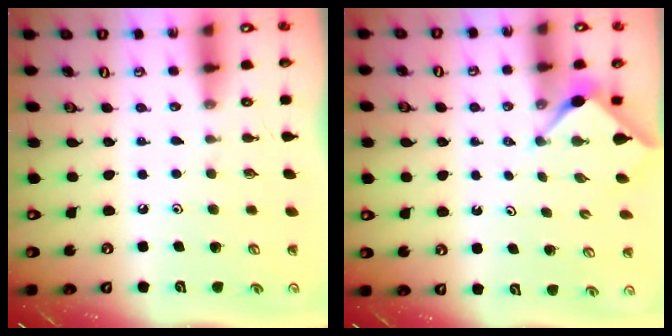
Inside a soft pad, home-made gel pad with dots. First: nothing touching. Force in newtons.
{"total": 2.9, "press": 2.9, "slide": 0.2}